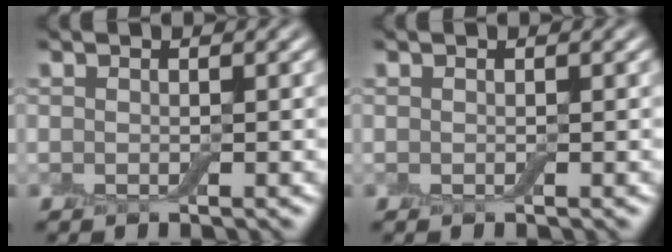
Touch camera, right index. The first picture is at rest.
{"total": 0.0}